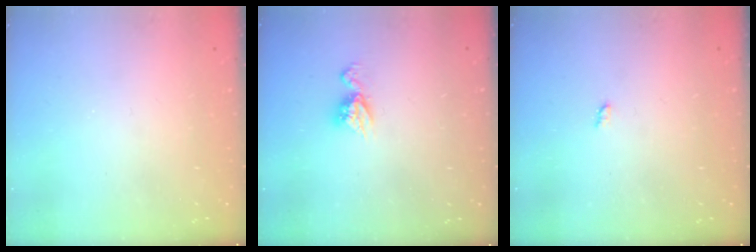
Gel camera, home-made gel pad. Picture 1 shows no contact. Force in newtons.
{"total": 7.0, "press": 7.0, "slide": 0.5}
{"total": 1.2, "press": 1.2, "slide": 0.2}